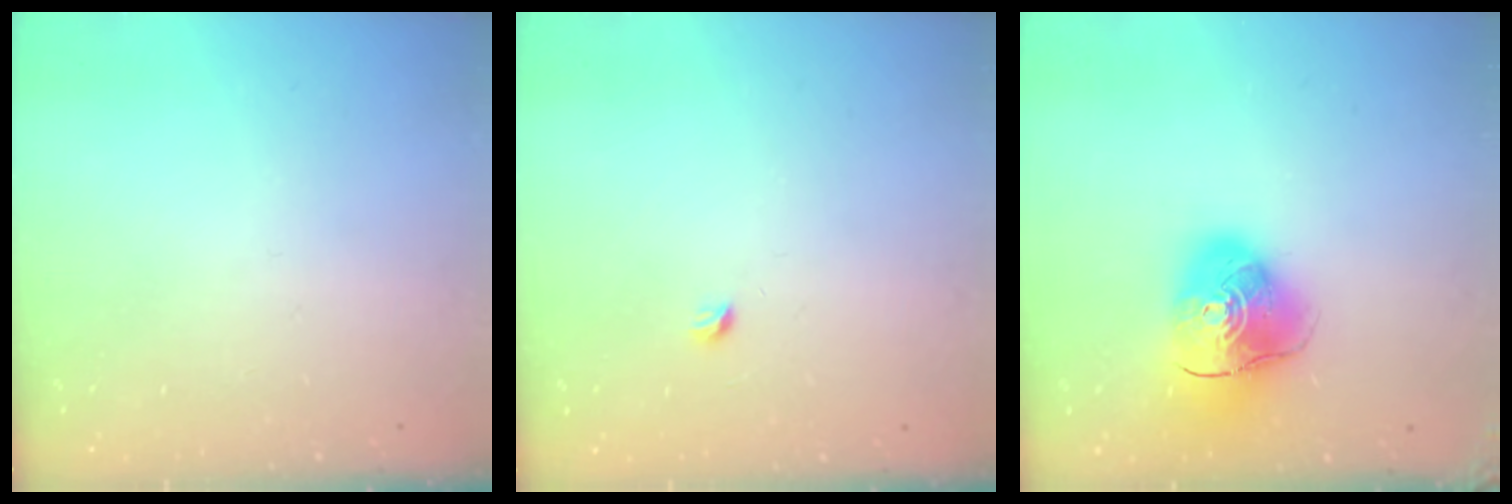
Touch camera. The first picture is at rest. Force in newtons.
{"total": 2.9, "press": 2.9, "slide": 0.4}
{"total": 12.7, "press": 12.6, "slide": 2.0}